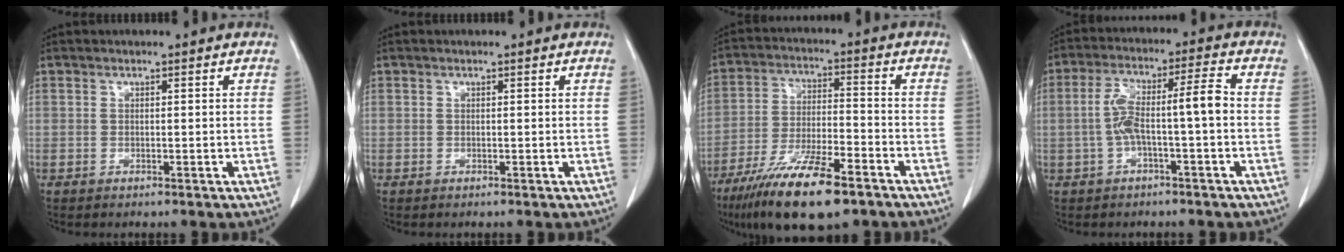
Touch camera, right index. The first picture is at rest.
{"total": 0.0}
{"total": 15.2, "force": [-10.1, 2.9, 10.9], "torque": [-0.208, -0.032, -0.180]}
{"total": 8.0, "force": [-1.1, 1.0, 7.8], "torque": [-0.151, 0.036, -0.020]}